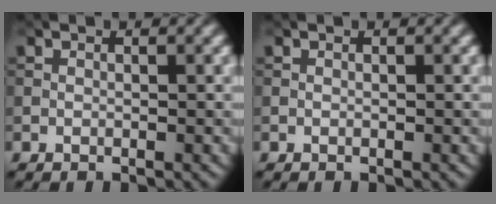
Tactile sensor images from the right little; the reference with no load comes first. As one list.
[{"total": 0.0}]